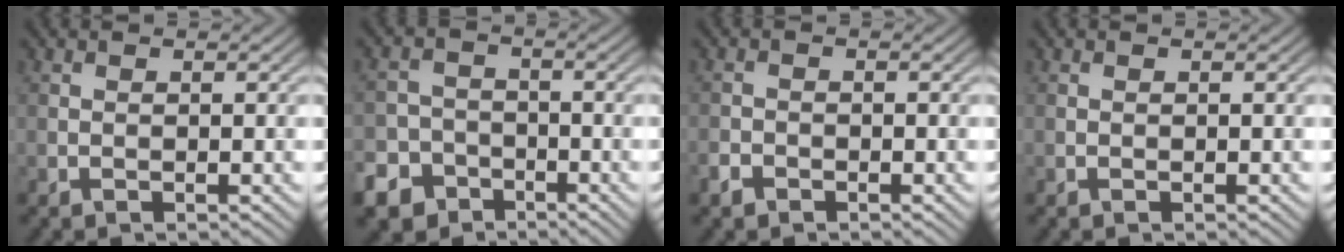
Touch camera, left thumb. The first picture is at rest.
{"total": 7.9, "force": [-5.1, 5.9, 1.4], "torque": [-0.033, -0.021, -0.106]}
{"total": 1.7, "force": [-1.2, 1.1, 0.5], "torque": [-0.010, -0.002, -0.029]}
{"total": 0.0}